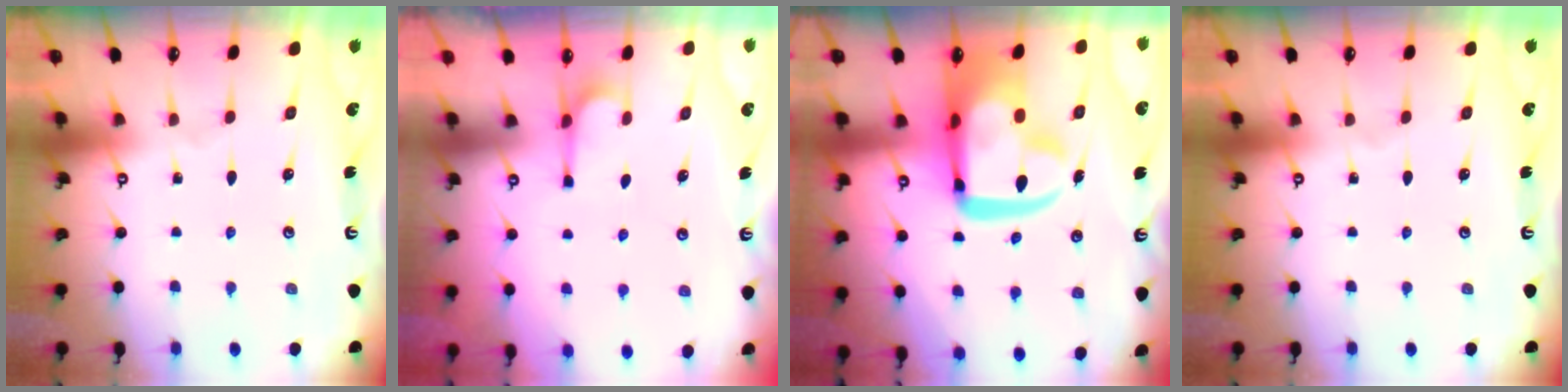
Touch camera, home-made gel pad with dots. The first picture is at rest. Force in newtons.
{"total": 2.8, "press": 2.7, "slide": 0.8}
{"total": 18.7, "press": 18.4, "slide": 2.8}
{"total": 0.0}